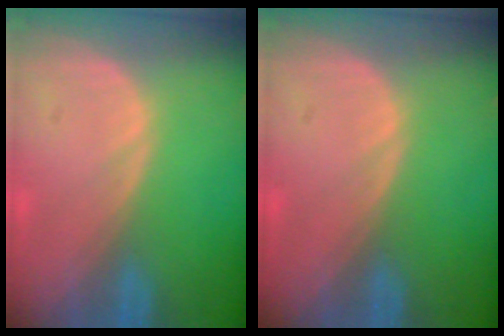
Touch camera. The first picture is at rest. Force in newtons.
{"total": 0.0}